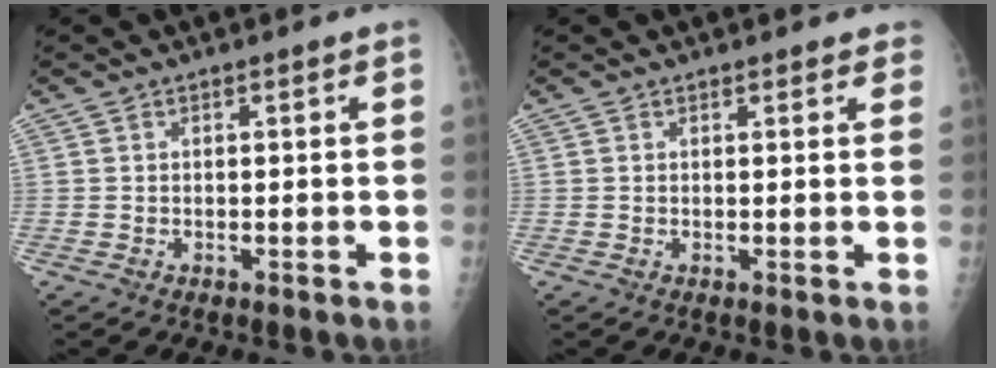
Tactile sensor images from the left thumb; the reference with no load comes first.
{"total": 2.1, "force": [1.7, 0.9, 0.7], "torque": [0.014, -0.002, 0.011]}